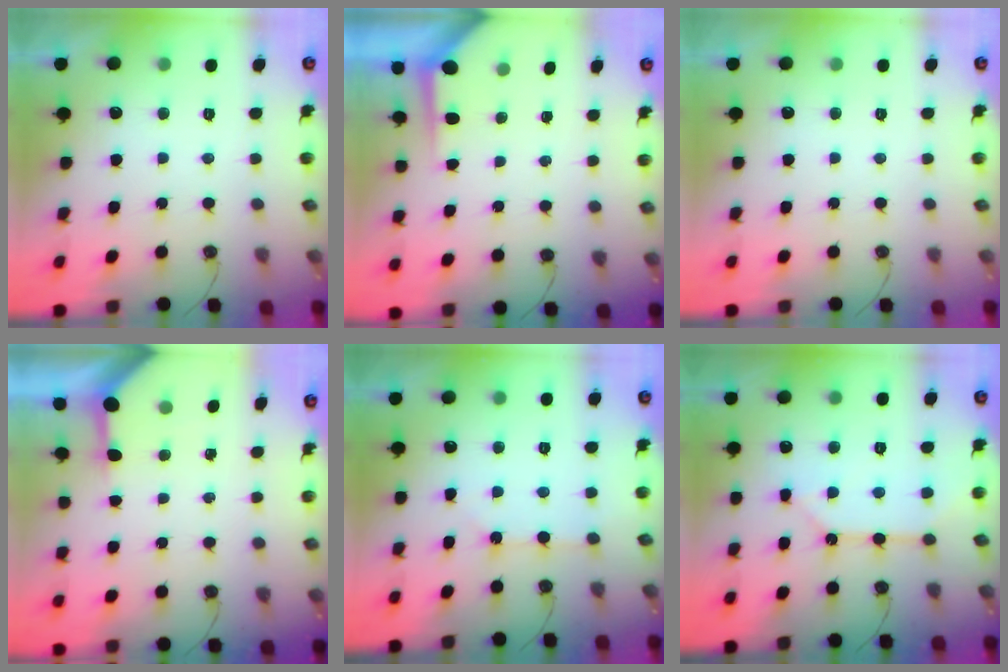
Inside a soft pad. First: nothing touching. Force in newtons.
{"total": 3.6, "press": 3.6, "slide": 0.4}
{"total": 0.0}
{"total": 3.4, "press": 3.4, "slide": 0.3}
{"total": 2.7, "press": 2.7, "slide": 0.4}
{"total": 10.4, "press": 10.4, "slide": 0.9}